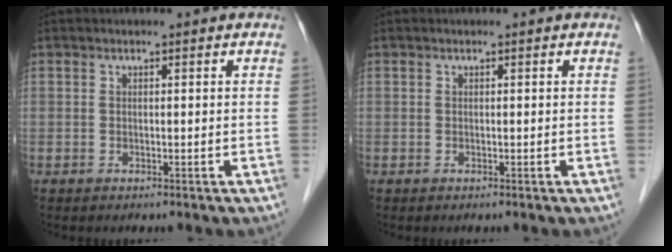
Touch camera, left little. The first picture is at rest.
{"total": 0.0}